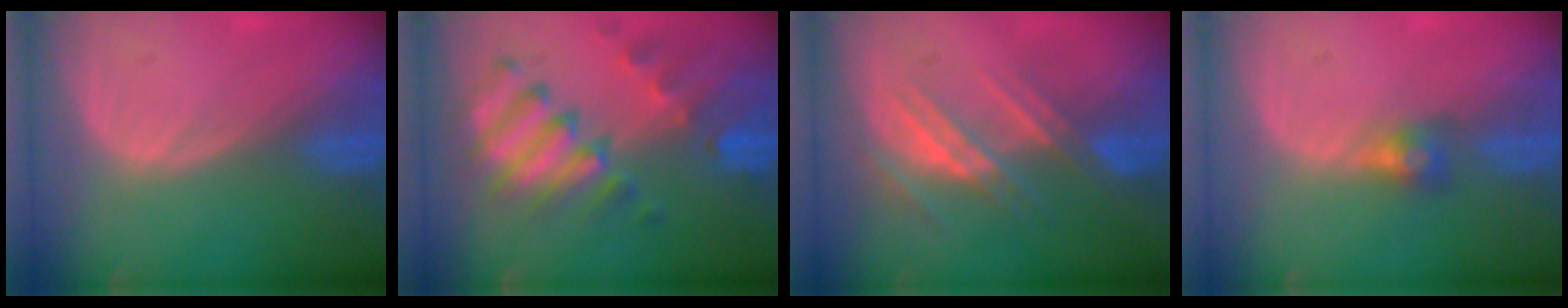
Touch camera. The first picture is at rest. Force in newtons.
{"total": 10.3, "press": 8.9, "slide": 5.1}
{"total": 7.5, "press": 6.6, "slide": 3.4}
{"total": 2.8, "press": 2.5, "slide": 1.3}